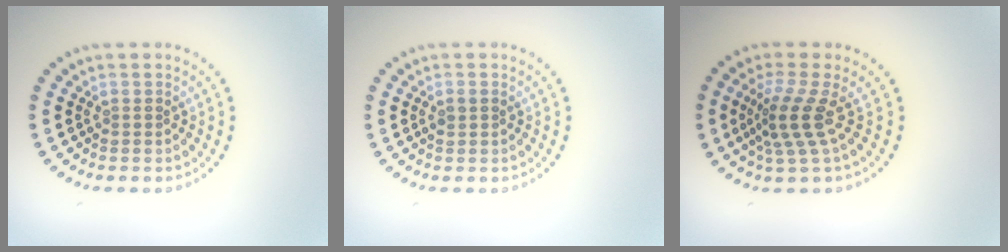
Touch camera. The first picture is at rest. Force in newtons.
{"total": 1.0, "press": 0.9, "slide": 0.3}
{"total": 3.5, "press": 2.5, "slide": 2.5}